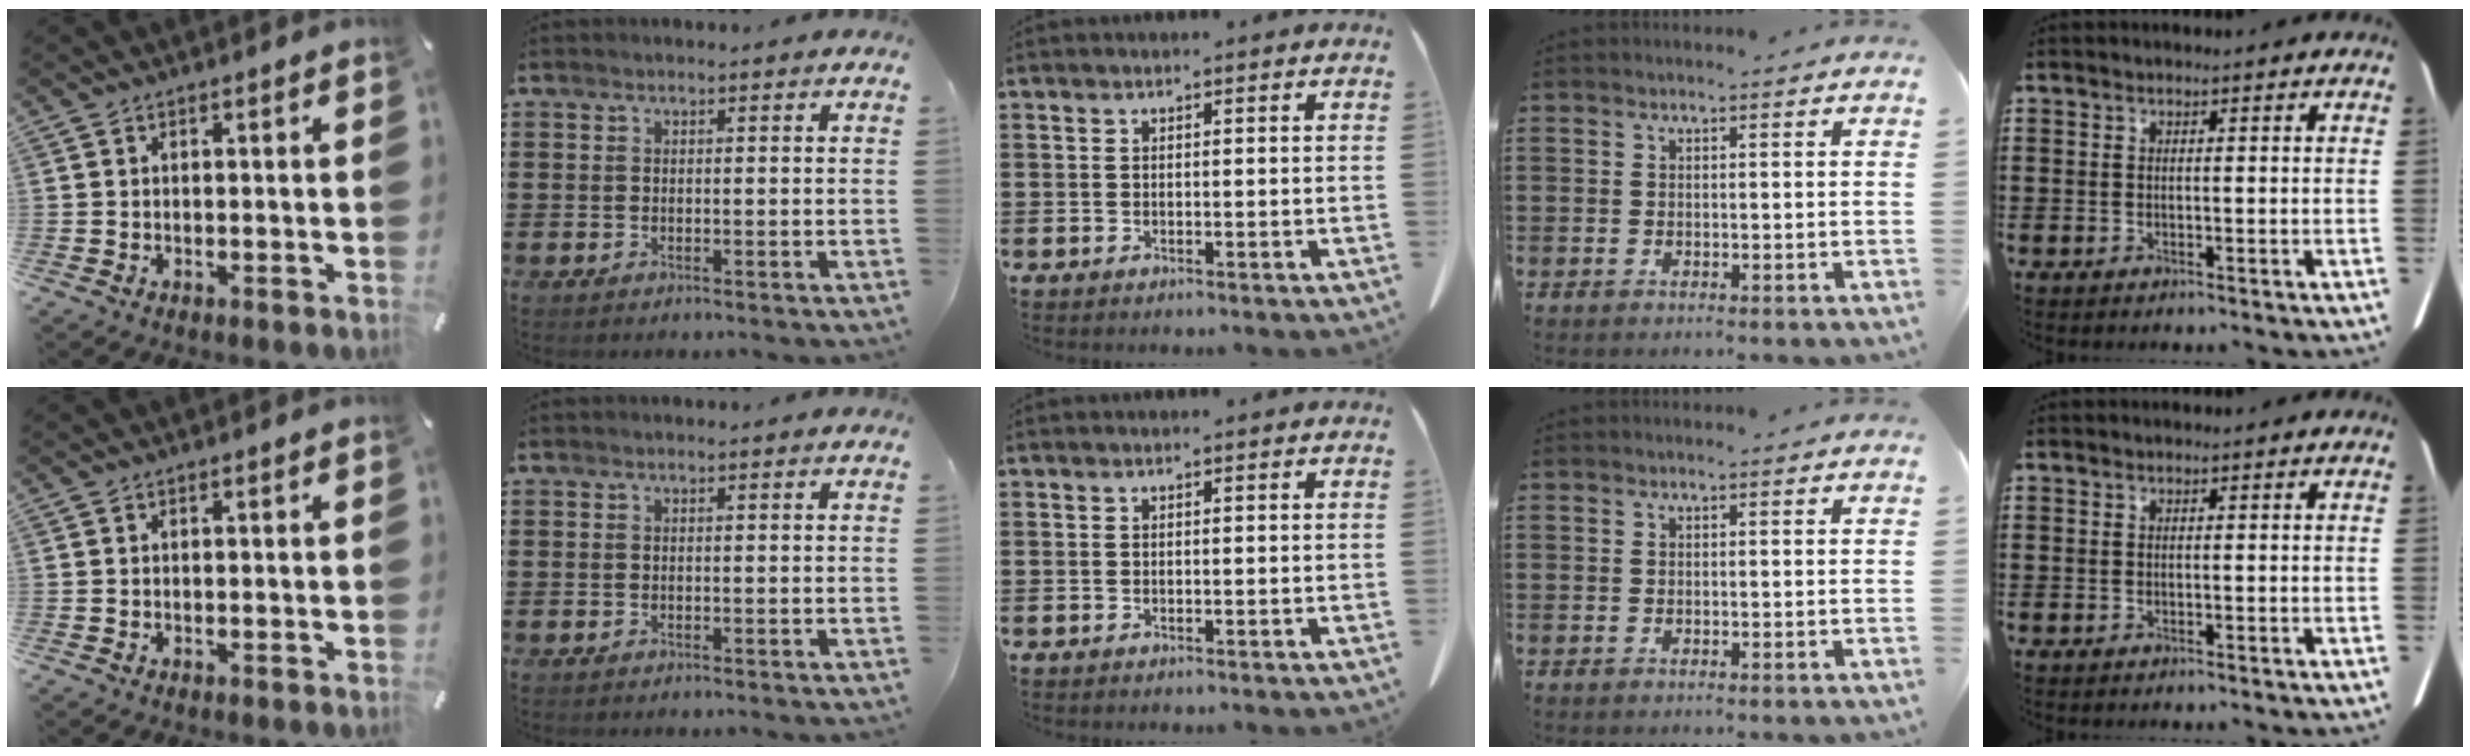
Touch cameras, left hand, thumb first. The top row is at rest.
{}